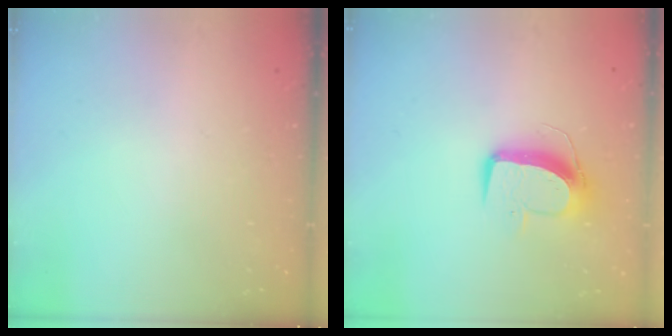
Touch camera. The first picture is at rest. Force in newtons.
{"total": 10.0, "press": 9.9, "slide": 0.9}